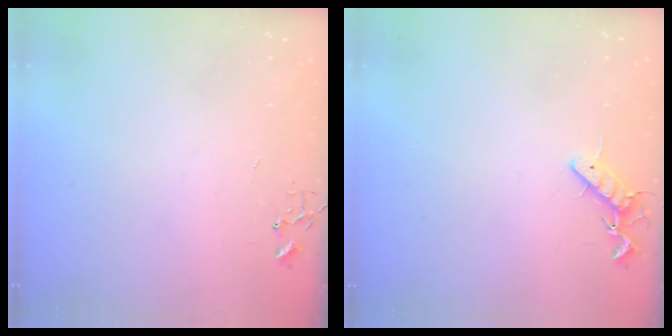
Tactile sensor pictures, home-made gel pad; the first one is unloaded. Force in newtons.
{"total": 8.6, "press": 8.5, "slide": 1.3}